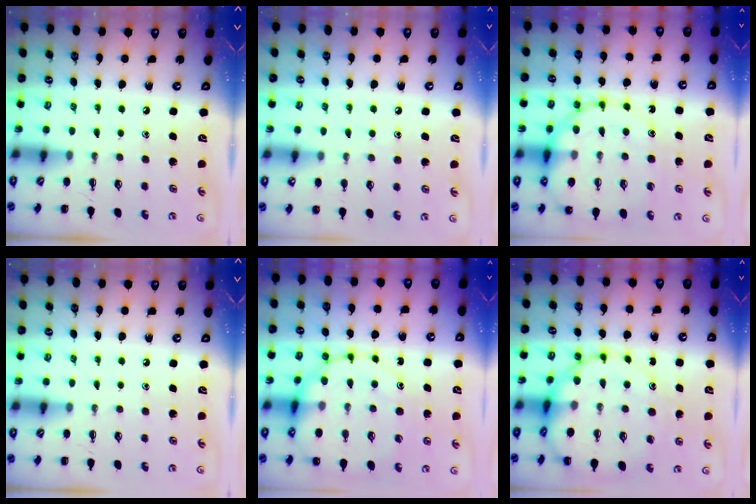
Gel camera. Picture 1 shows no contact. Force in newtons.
{"total": 5.9, "press": 5.7, "slide": 1.5}
{"total": 19.3, "press": 18.8, "slide": 4.3}
{"total": 0.0}
{"total": 16.9, "press": 16.8, "slide": 2.0}
{"total": 14.2, "press": 14.0, "slide": 2.3}